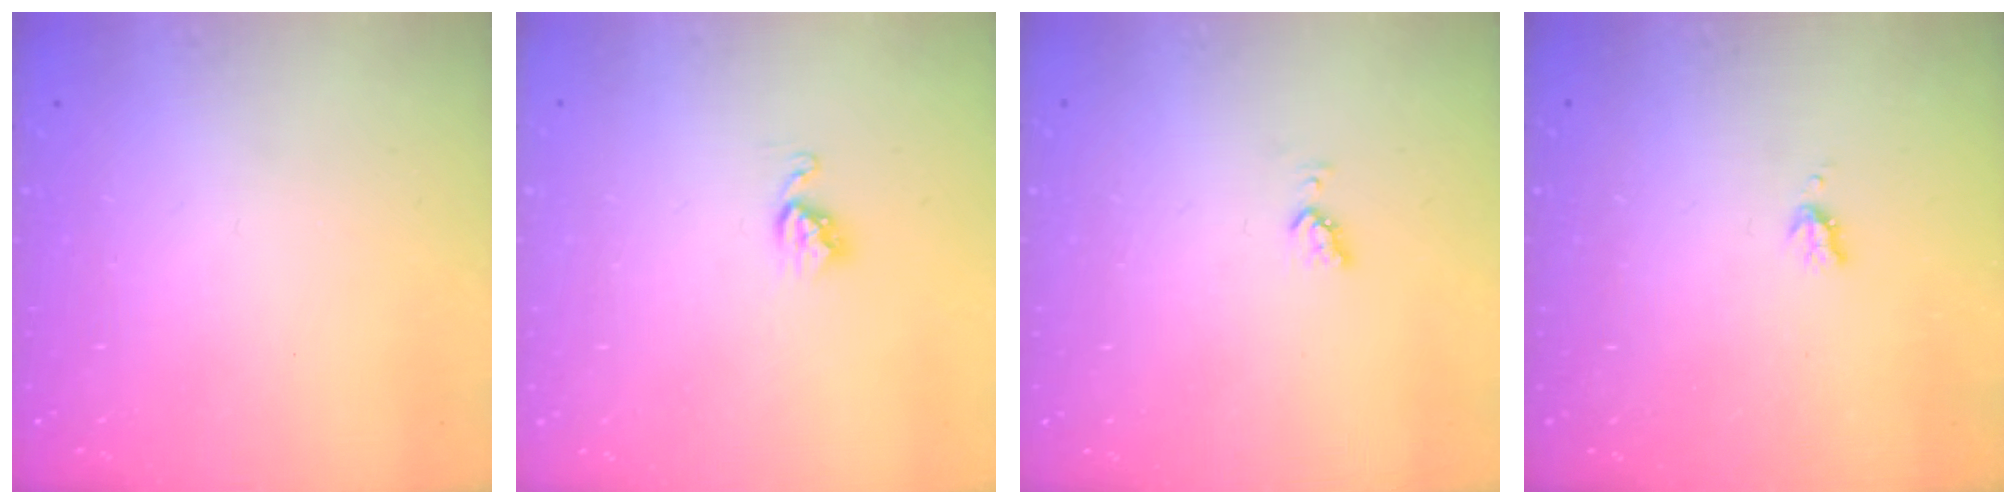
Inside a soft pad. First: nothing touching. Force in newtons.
{"total": 5.1, "press": 5.0, "slide": 0.5}
{"total": 3.6, "press": 3.5, "slide": 0.9}
{"total": 3.3, "press": 3.3, "slide": 0.6}